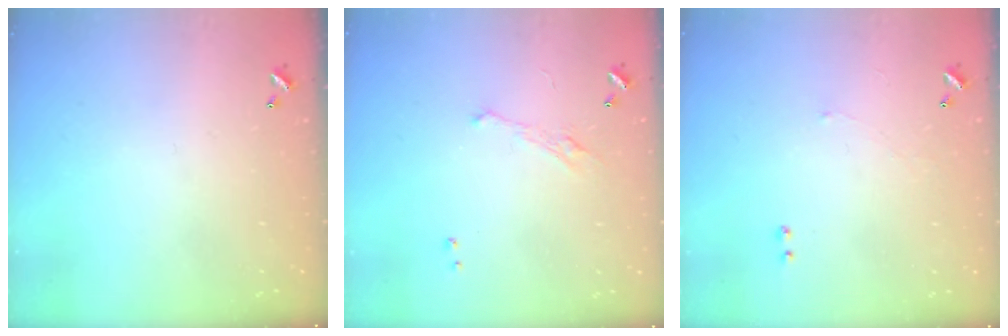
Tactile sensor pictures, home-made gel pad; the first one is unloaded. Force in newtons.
{"total": 2.0, "press": 1.9, "slide": 0.7}
{"total": 1.2, "press": 1.0, "slide": 0.6}